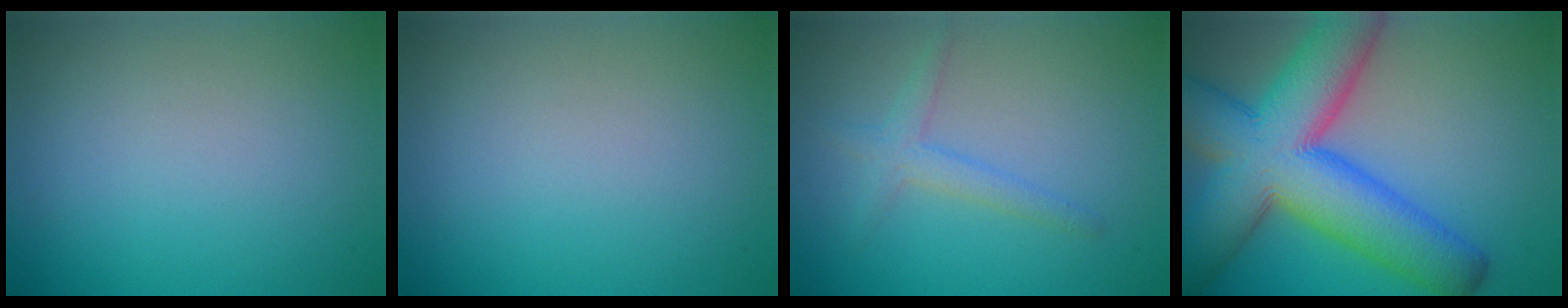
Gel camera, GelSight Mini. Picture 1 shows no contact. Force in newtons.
{"total": 0.0}
{"total": 2.0, "press": 2.0, "slide": 0.1}
{"total": 13.9, "press": 13.9, "slide": 0.6}